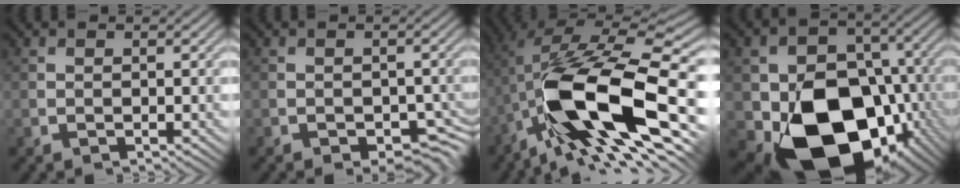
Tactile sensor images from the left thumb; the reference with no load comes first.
{"total": 3.0, "force": [-2.2, 1.4, 1.5], "torque": [-0.018, -0.009, -0.032]}
{"total": 16.1, "force": [-4.8, 5.2, 14.4], "torque": [-0.262, 0.007, -0.093]}
{"total": 17.1, "force": [-5.6, 12.8, 9.9], "torque": [-0.167, -0.050, -0.083]}